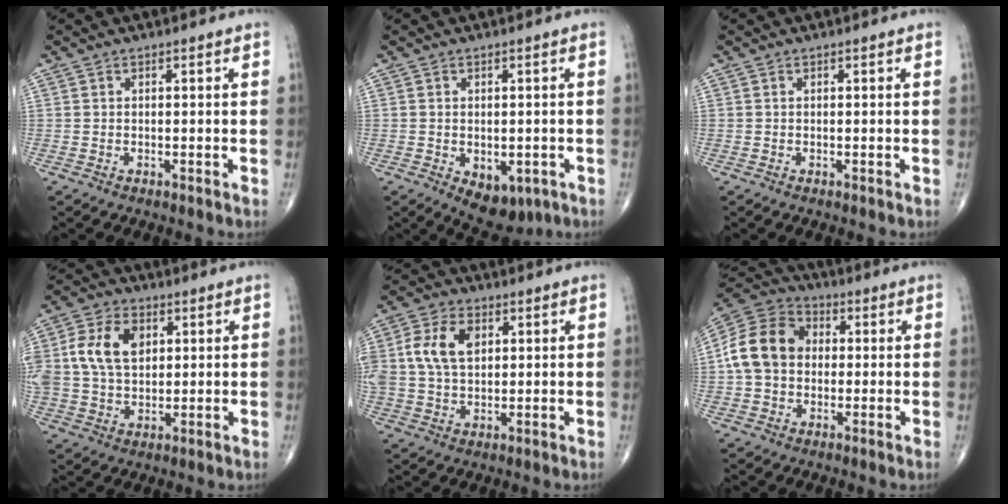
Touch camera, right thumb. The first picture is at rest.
{"total": 7.7, "force": [-2.8, 4.7, 5.4], "torque": [-0.052, 0.001, -0.025]}
{"total": 0.0}
{"total": 13.0, "force": [3.0, 8.9, 9.0], "torque": [-0.175, 0.005, 0.055]}
{"total": 10.4, "force": [2.4, 6.8, 7.5], "torque": [-0.144, 0.006, 0.045]}
{"total": 13.1, "force": [0.5, 10.4, 7.9], "torque": [-0.137, 0.033, 0.000]}